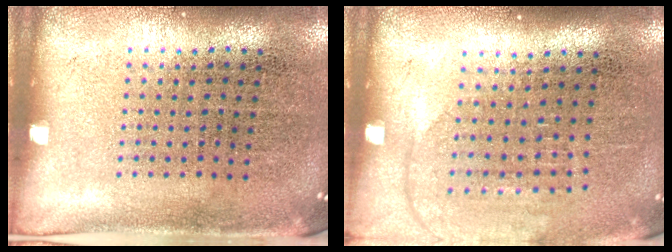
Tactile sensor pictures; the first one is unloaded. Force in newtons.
{"total": 1.3, "press": 1.1, "slide": 0.8}